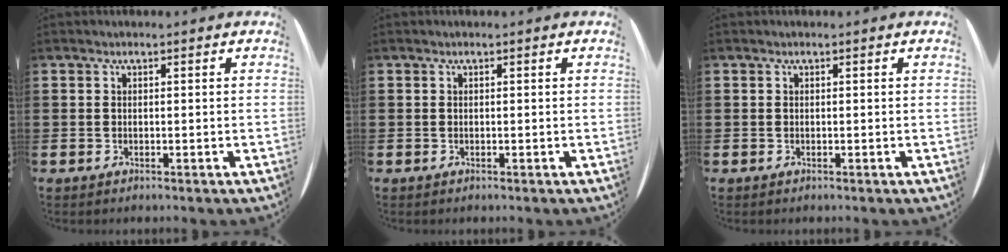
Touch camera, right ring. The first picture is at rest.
{"total": 0.0}
{"total": 0.0}